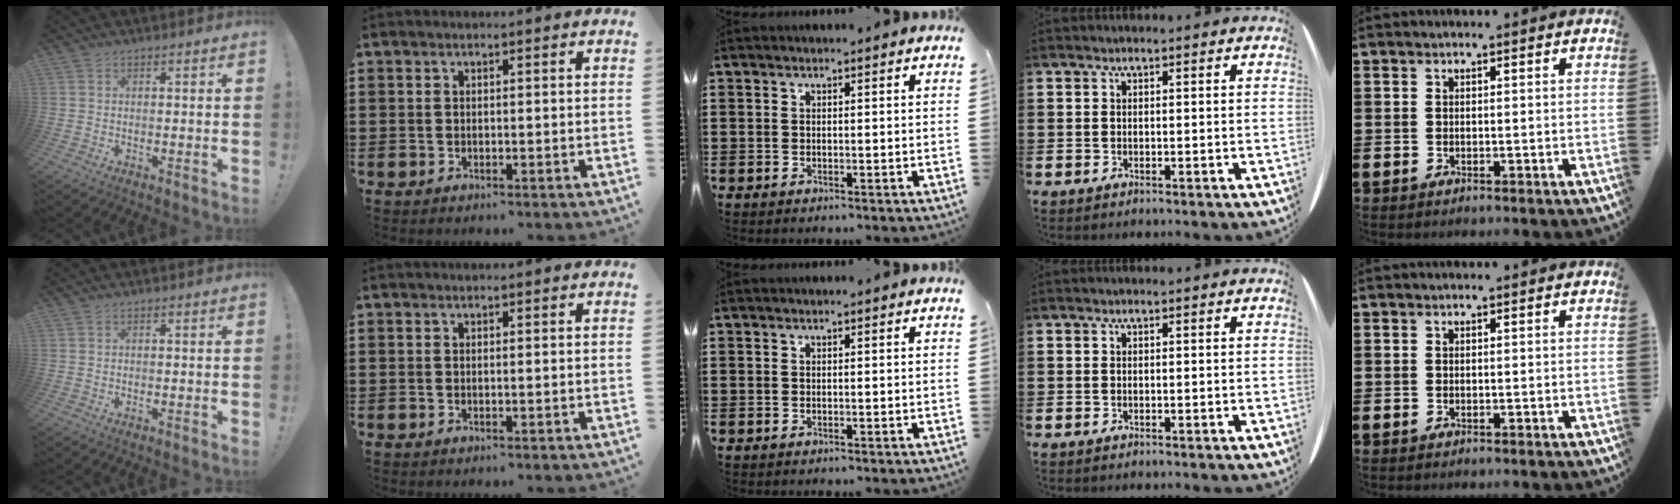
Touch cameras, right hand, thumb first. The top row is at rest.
{}